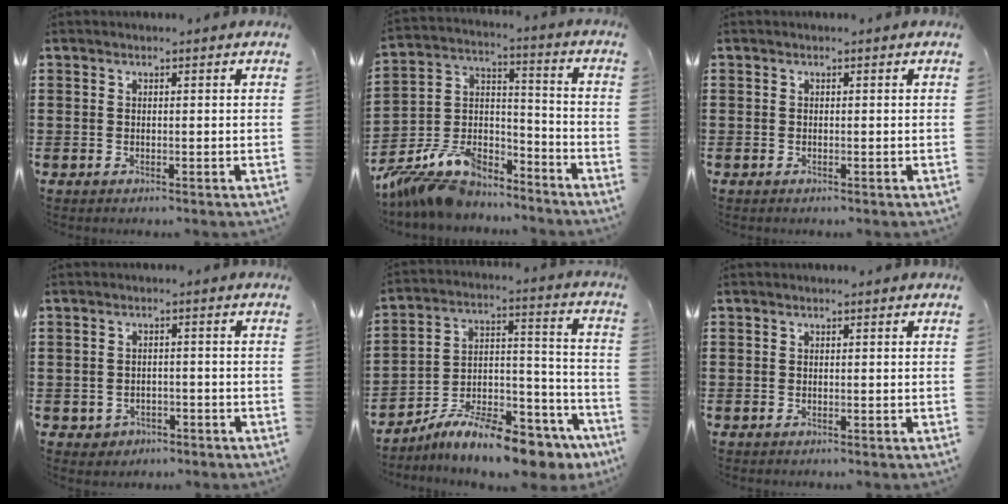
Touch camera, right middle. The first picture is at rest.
{"total": 10.4, "force": [-9.3, 3.6, 2.9], "torque": [-0.079, 0.018, -0.187]}
{"total": 0.0}
{"total": 1.6, "force": [-1.1, 1.1, 0.1], "torque": [-0.009, 0.000, -0.028]}
{"total": 10.9, "force": [-9.8, 1.6, 4.6], "torque": [-0.073, 0.031, -0.188]}
{"total": 0.0}